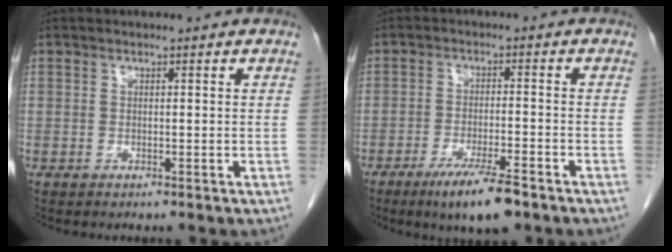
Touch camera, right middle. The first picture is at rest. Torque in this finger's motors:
{"motor_torque": [1.55, -0.58, 0.38, 0.17]}